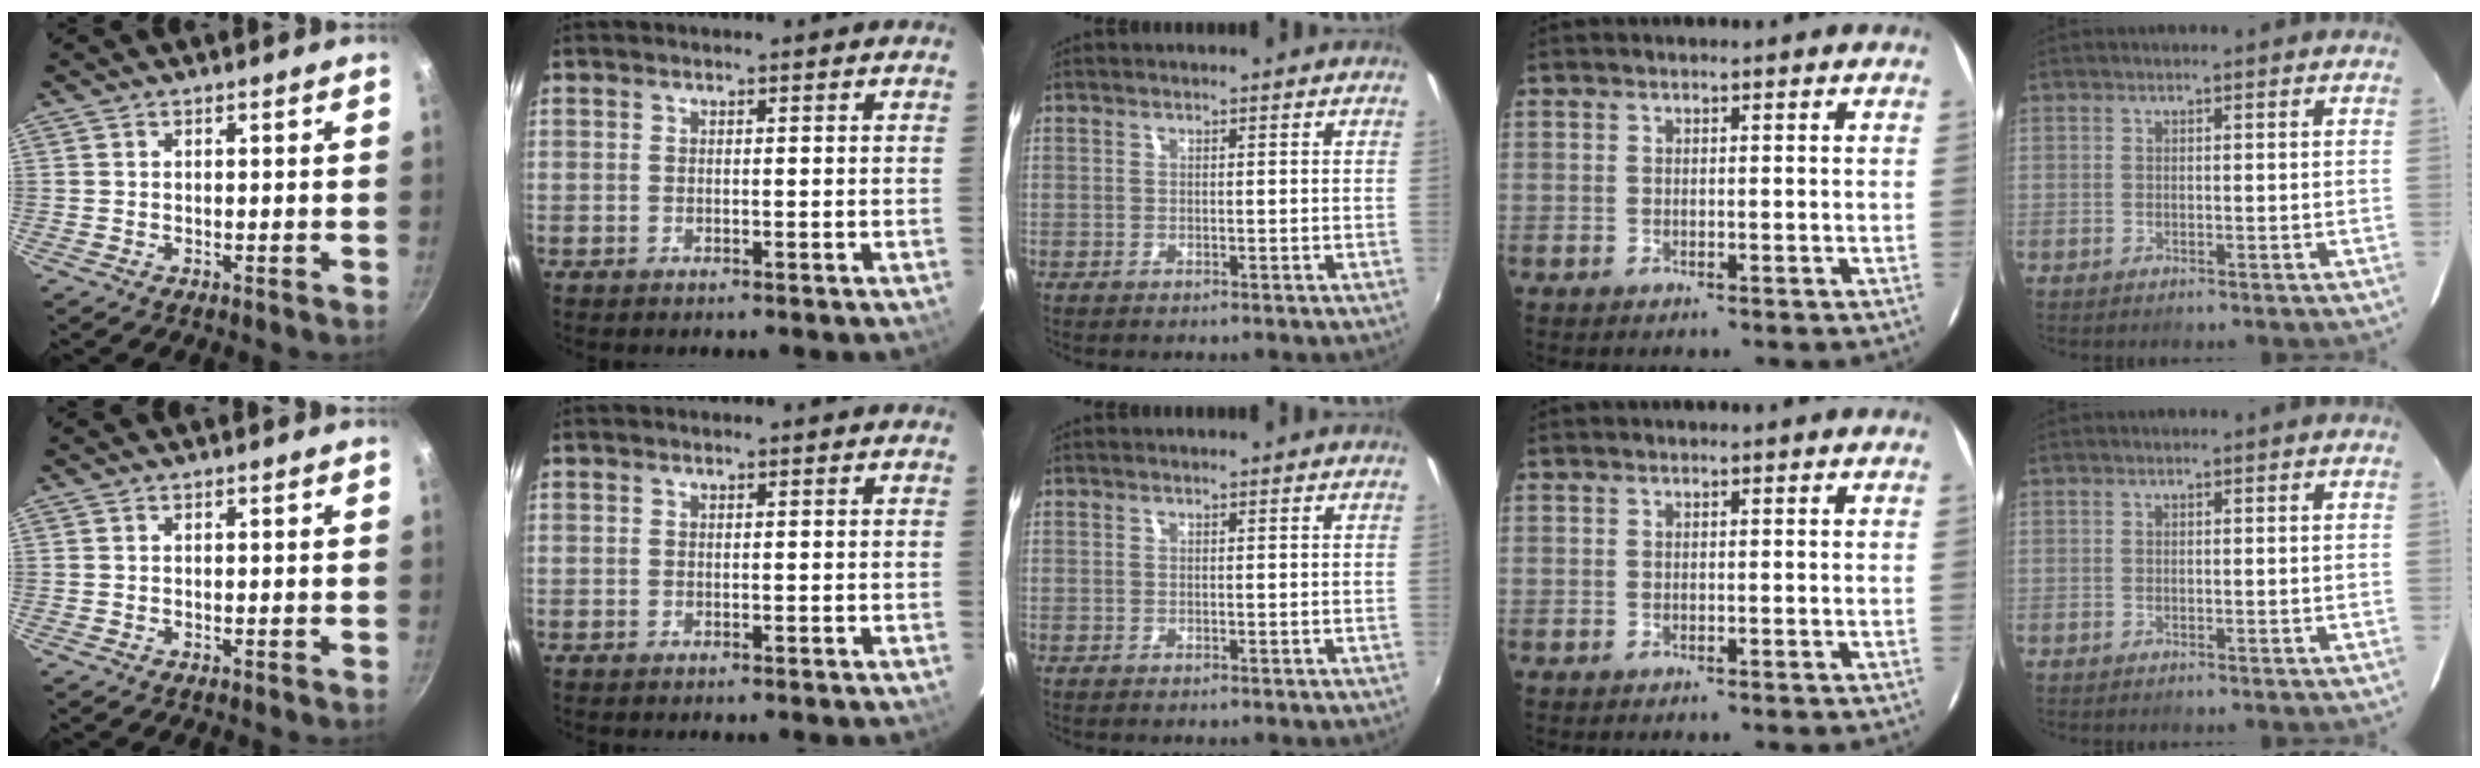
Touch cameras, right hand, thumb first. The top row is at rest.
{}